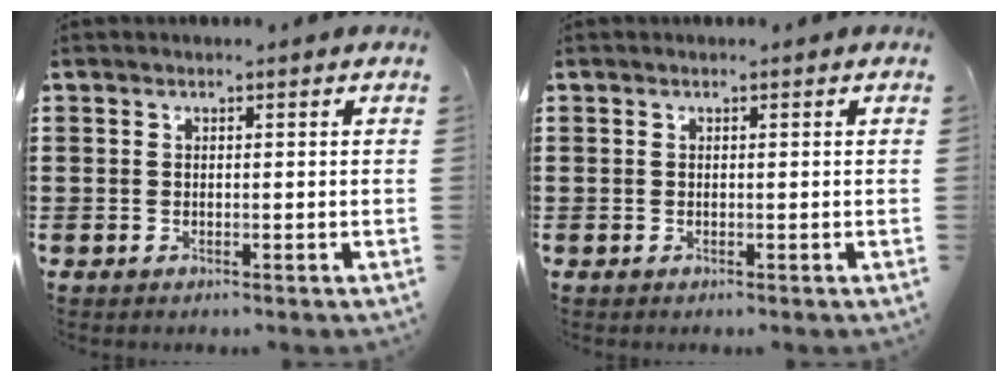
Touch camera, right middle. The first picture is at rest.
{"total": 0.0}